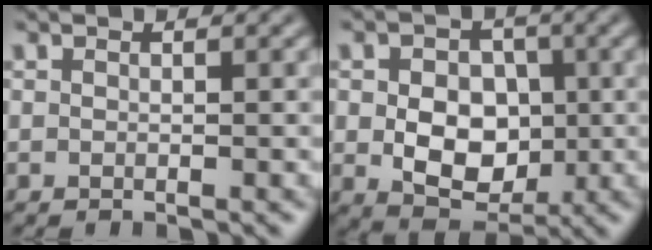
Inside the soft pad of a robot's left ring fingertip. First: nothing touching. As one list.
[{"total": 7.0, "force": [-0.4, 5.1, 4.8], "torque": [-0.078, -0.007, -0.010]}]